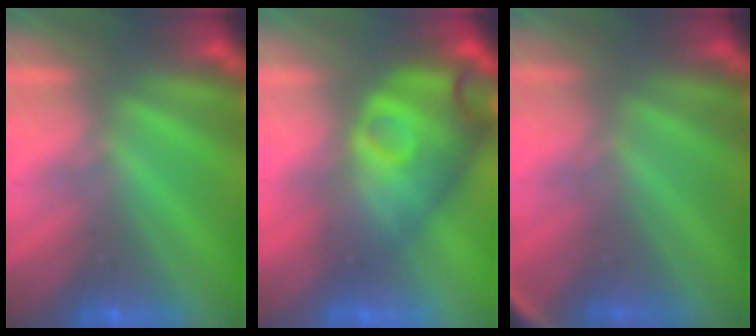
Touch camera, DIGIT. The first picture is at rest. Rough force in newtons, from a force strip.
{"total": 4.5}
{"total": 3.0}